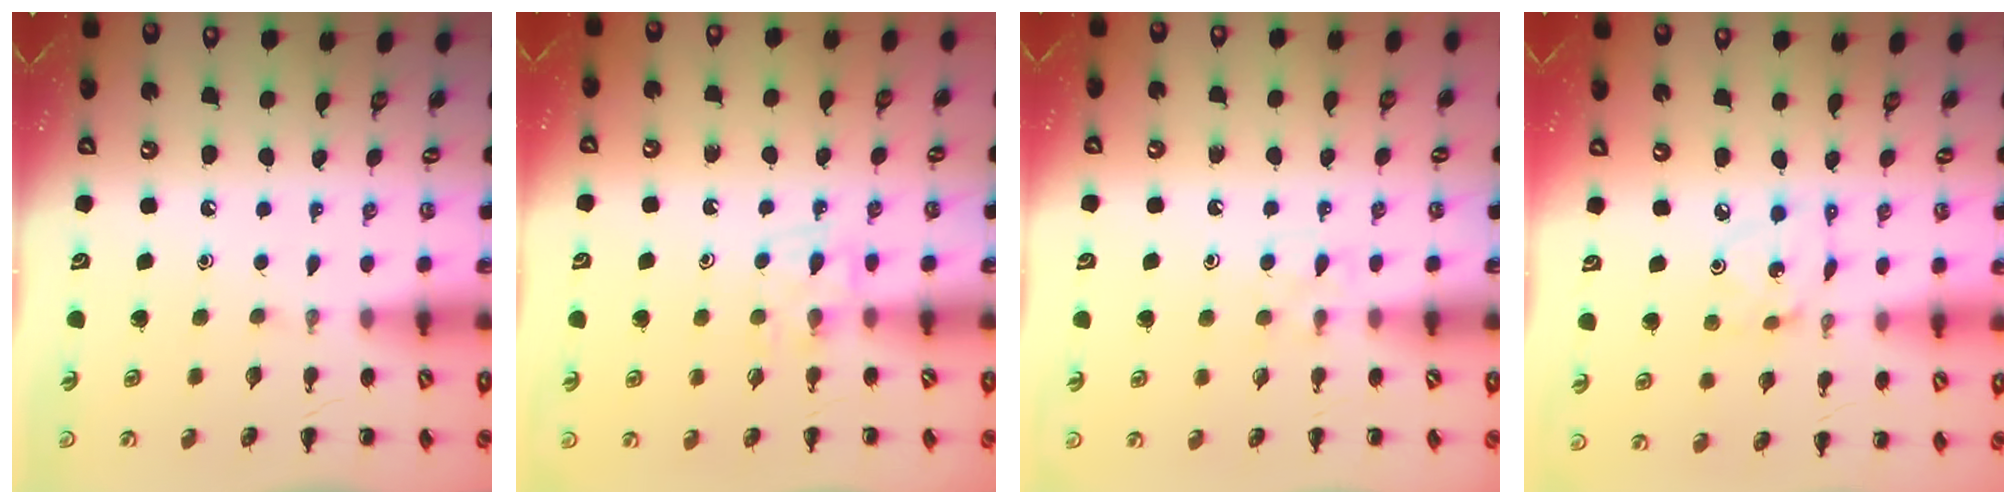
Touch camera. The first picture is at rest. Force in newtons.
{"total": 5.7, "press": 5.5, "slide": 1.5}
{"total": 5.8, "press": 5.6, "slide": 1.6}
{"total": 2.4, "press": 2.4, "slide": 0.4}